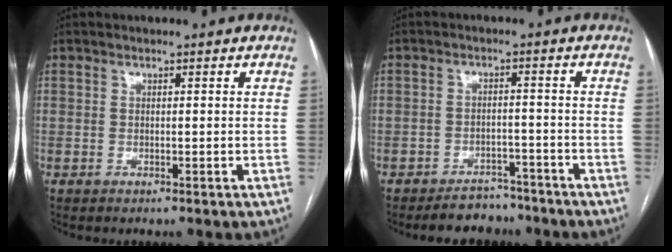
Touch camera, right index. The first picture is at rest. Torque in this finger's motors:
{"motor_torque": [-0.04, 0.01, -0.08, -0.05]}